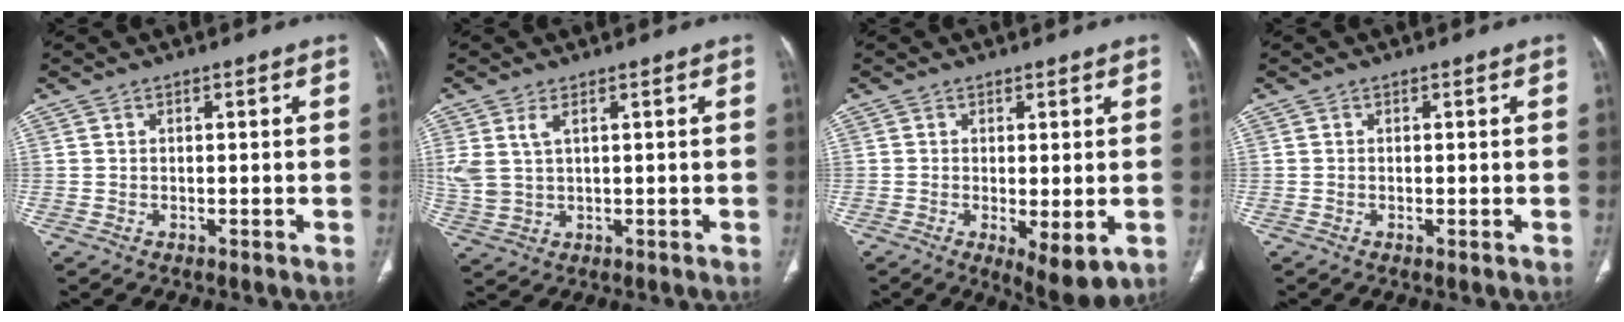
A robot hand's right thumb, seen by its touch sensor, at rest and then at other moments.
{"total": 5.3, "force": [1.9, 2.8, 4.2], "torque": [-0.108, 0.002, 0.049]}
{"total": 7.0, "force": [-1.7, 2.4, 6.3], "torque": [-0.096, -0.022, -0.021]}
{"total": 0.5, "force": [-0.1, 0.2, 0.5], "torque": [-0.012, -0.003, -0.002]}